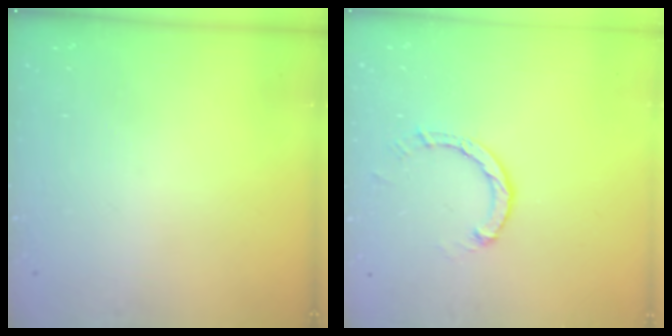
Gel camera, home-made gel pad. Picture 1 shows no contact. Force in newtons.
{"total": 3.0, "press": 3.0, "slide": 0.3}